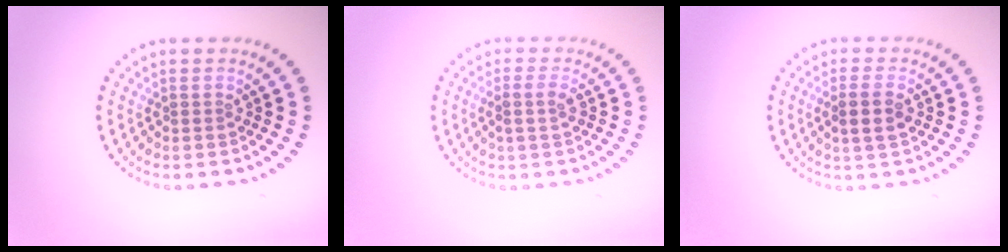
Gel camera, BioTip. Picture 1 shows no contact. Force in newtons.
{"total": 1.7, "press": 1.4, "slide": 0.8}
{"total": 2.4, "press": 2.2, "slide": 0.9}